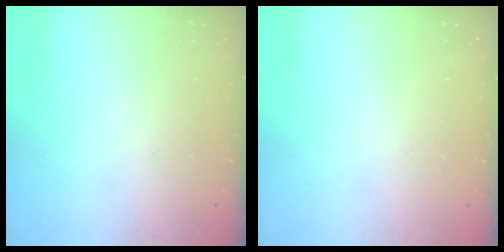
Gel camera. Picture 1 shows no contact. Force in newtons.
{"total": 2.6, "press": 2.6, "slide": 0.2}